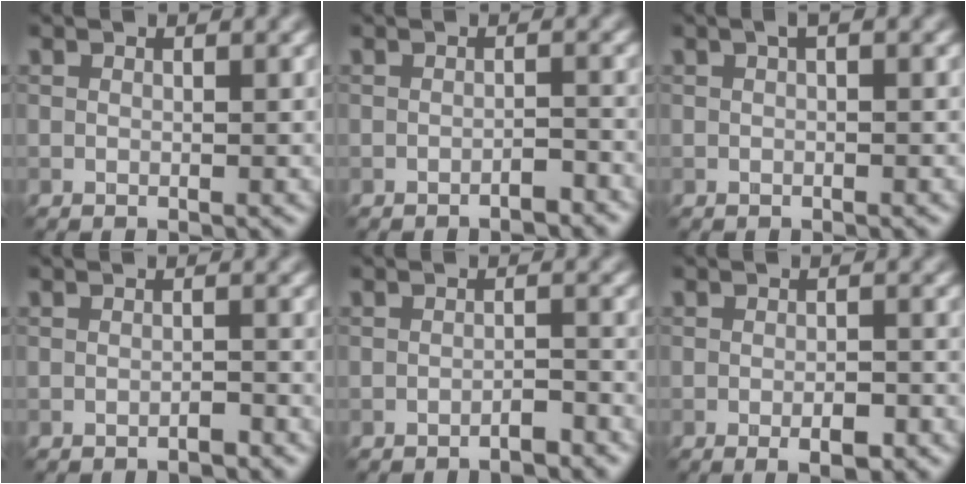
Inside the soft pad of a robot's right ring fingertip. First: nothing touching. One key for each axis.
{"total": 1.4, "fx": -1.2, "fy": 0.2, "fz": 0.7, "tx": -0.007, "ty": 0.003, "tz": -0.019}
{"total": 0.9, "fx": 0.2, "fy": 0.1, "fz": 0.8, "tx": -0.014, "ty": 0.004, "tz": 0.003}
{"total": 1.0, "fx": -0.9, "fy": 0.1, "fz": 0.5, "tx": -0.003, "ty": 0.003, "tz": -0.015}
{"total": 1.6, "fx": -1.4, "fy": 0.3, "fz": 0.8, "tx": -0.008, "ty": 0.005, "tz": -0.024}
{"total": 2.7, "fx": -1.3, "fy": 0.7, "fz": 2.3, "tx": -0.034, "ty": -0.004, "tz": -0.018}